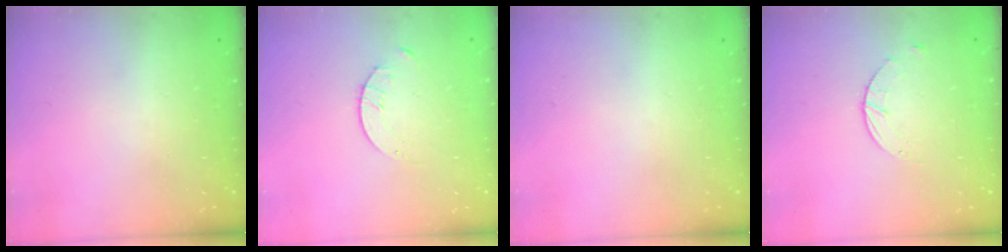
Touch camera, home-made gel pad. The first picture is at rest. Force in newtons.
{"total": 1.6, "press": 1.6, "slide": 0.2}
{"total": 0.0}
{"total": 3.0, "press": 3.0, "slide": 0.4}